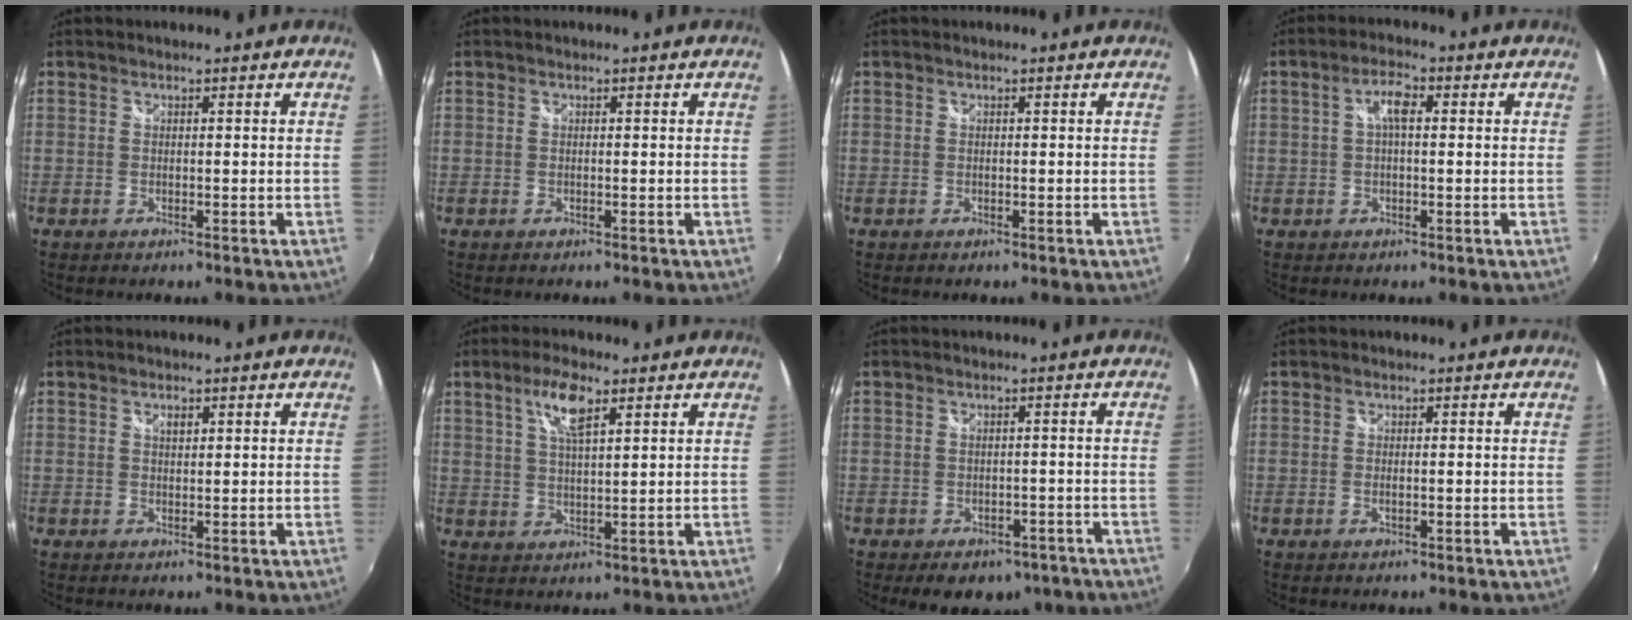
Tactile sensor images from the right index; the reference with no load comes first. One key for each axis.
{"total": 0.0}
{"total": 0.0}
{"total": 3.9, "fx": 0.6, "fy": 1.4, "fz": 3.6, "tx": -0.066, "ty": 0.011, "tz": 0.010}
{"total": 1.2, "fx": 0.6, "fy": 0.7, "fz": 0.9, "tx": -0.013, "ty": 0.003, "tz": 0.009}
{"total": 6.5, "fx": 3.4, "fy": 1.8, "fz": 5.3, "tx": -0.098, "ty": 0.006, "tz": 0.063}
{"total": 9.0, "fx": -6.1, "fy": 5.3, "fz": 3.8, "tx": -0.067, "ty": 0.006, "tz": -0.063}
{"total": 1.0, "fx": -0.2, "fy": 0.3, "fz": 0.9, "tx": -0.020, "ty": -0.001, "tz": -0.006}